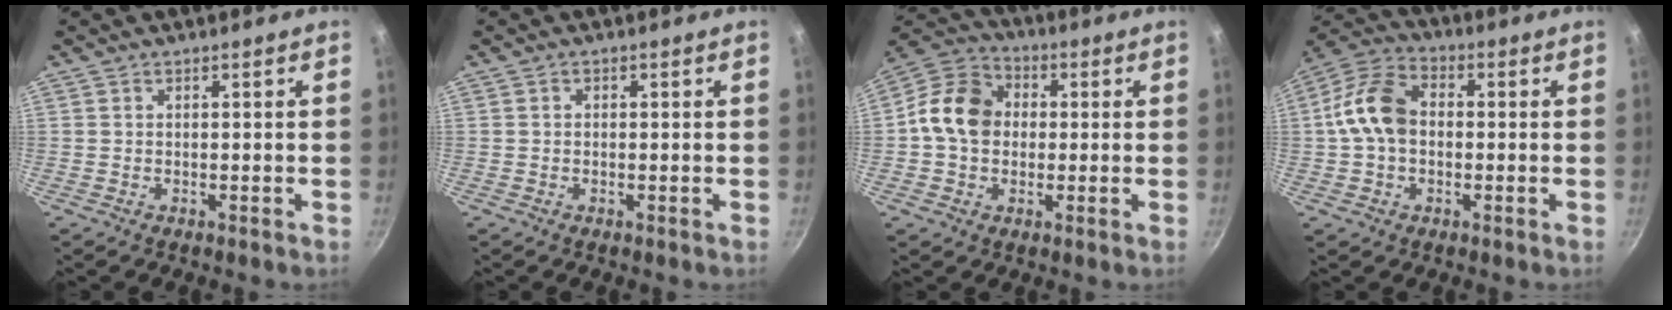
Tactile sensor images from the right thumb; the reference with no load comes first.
{"total": 0.7, "force": [-0.1, 0.6, 0.3], "torque": [-0.005, 0.004, -0.001]}
{"total": 11.8, "force": [0.2, 9.7, 6.9], "torque": [-0.087, 0.024, -0.019]}
{"total": 11.2, "force": [0.0, 8.0, 7.8], "torque": [-0.125, 0.032, -0.018]}